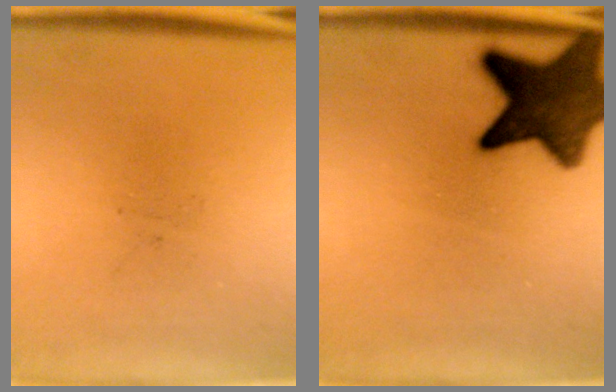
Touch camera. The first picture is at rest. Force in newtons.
{"total": 12.7}